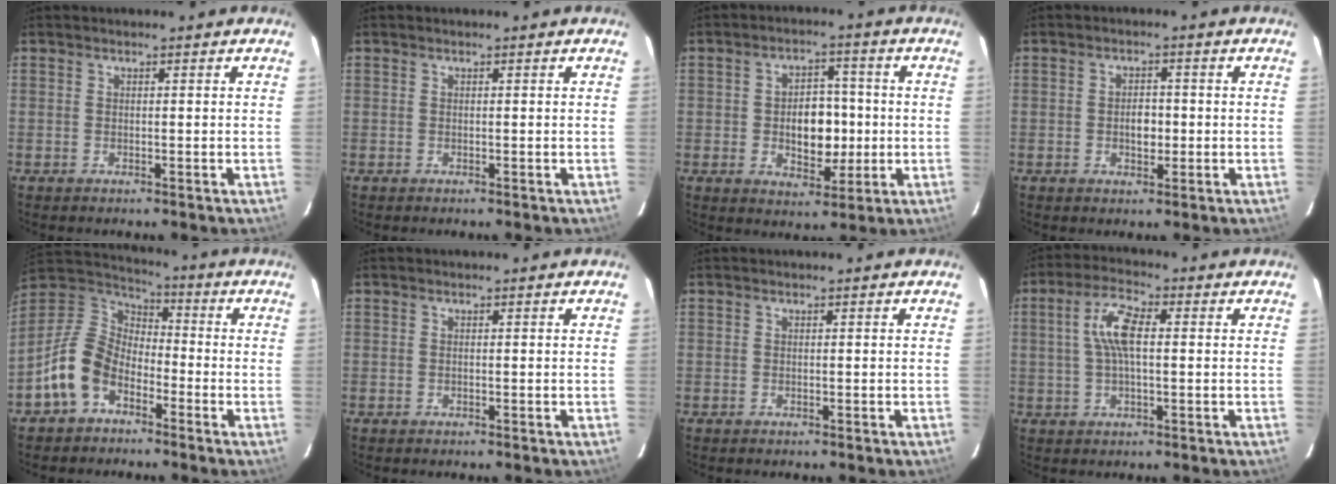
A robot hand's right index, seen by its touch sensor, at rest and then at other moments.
{"total": 0.0}
{"total": 8.7, "force": [-0.8, 5.7, 6.5], "torque": [-0.114, 0.008, -0.002]}
{"total": 3.3, "force": [-0.5, 2.2, 2.4], "torque": [-0.041, 0.003, -0.006]}
{"total": 12.1, "force": [-6.1, 8.0, 6.7], "torque": [-0.148, 0.020, -0.120]}
{"total": 0.0}
{"total": 0.0}
{"total": 7.2, "force": [0.9, 2.6, 6.7], "torque": [-0.135, 0.016, 0.018]}